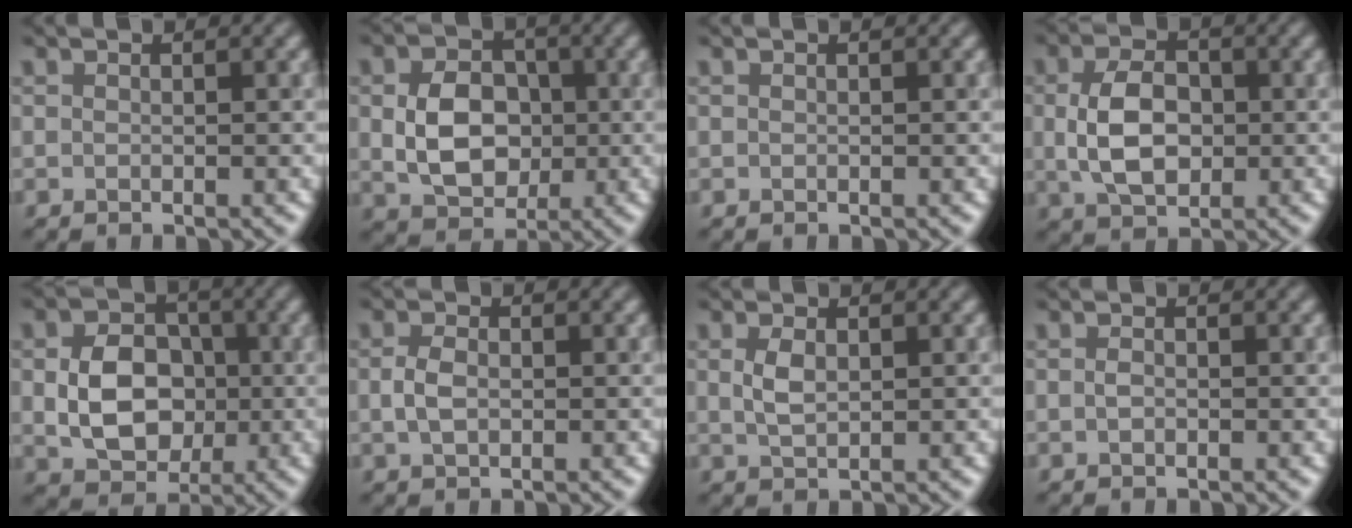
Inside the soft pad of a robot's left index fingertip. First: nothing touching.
{"total": 5.8, "force": [0.0, 4.4, 3.8], "torque": [-0.075, -0.003, 0.002]}
{"total": 0.0}
{"total": 5.3, "force": [0.0, 3.5, 4.0], "torque": [-0.081, 0.001, 0.001]}
{"total": 6.6, "force": [-0.2, 5.0, 4.3], "torque": [-0.080, -0.003, -0.001]}
{"total": 2.0, "force": [0.0, 1.3, 1.5], "torque": [-0.035, 0.001, -0.001]}
{"total": 2.0, "force": [0.5, 1.1, 1.6], "torque": [-0.040, 0.001, 0.012]}
{"total": 0.6, "force": [-0.1, 0.4, 0.5], "torque": [-0.012, 0.000, -0.002]}